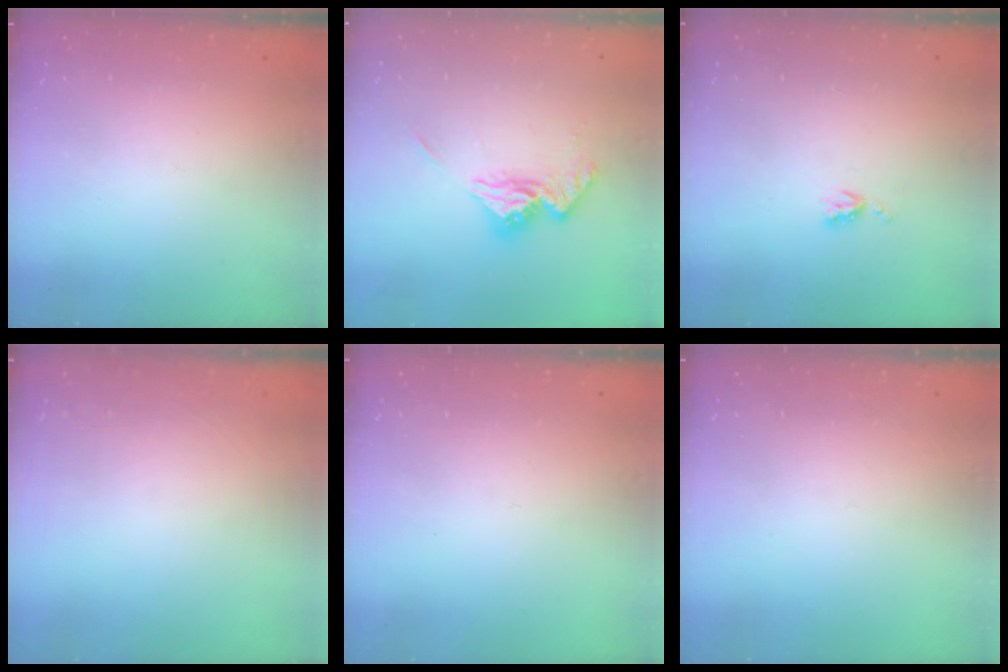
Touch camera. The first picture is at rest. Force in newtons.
{"total": 12.3, "press": 12.3, "slide": 1.3}
{"total": 5.8, "press": 5.7, "slide": 0.8}
{"total": 0.0}
{"total": 0.0}
{"total": 0.0}